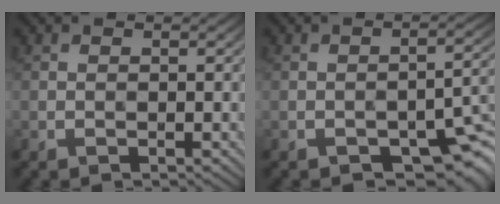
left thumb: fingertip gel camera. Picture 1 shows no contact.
{"total": 7.3, "force": [-4.4, 3.0, 5.0], "torque": [-0.057, -0.004, -0.060]}